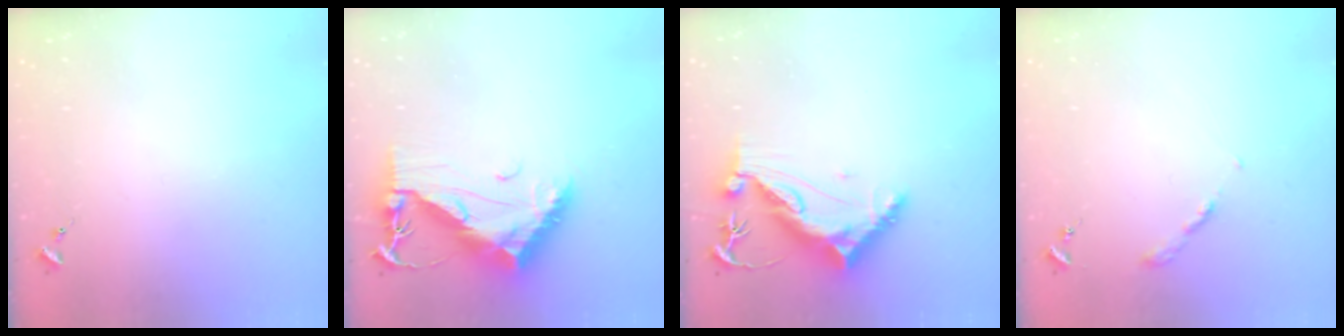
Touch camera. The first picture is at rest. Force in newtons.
{"total": 13.2, "press": 13.2, "slide": 1.2}
{"total": 9.9, "press": 9.8, "slide": 1.1}
{"total": 2.7, "press": 2.6, "slide": 0.3}